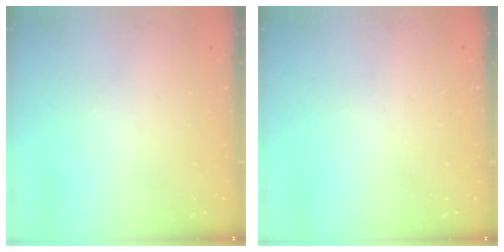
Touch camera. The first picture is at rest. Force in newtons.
{"total": 0.0}